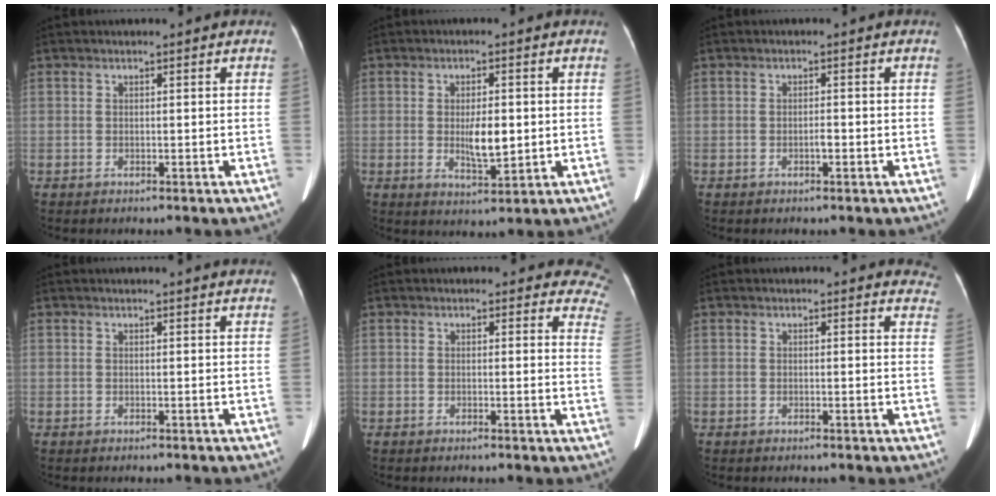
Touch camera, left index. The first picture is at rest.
{"total": 5.4, "force": [-0.3, 1.7, 5.1], "torque": [-0.092, -0.008, 0.002]}
{"total": 1.1, "force": [-0.5, 0.3, 0.9], "torque": [-0.018, 0.001, -0.007]}
{"total": 4.0, "force": [3.9, 0.5, 0.9], "torque": [-0.011, 0.003, 0.031]}
{"total": 8.6, "force": [7.8, 3.1, 2.0], "torque": [0.021, -0.025, 0.041]}
{"total": 4.6, "force": [4.1, 2.1, 0.0], "torque": [0.032, -0.019, 0.010]}